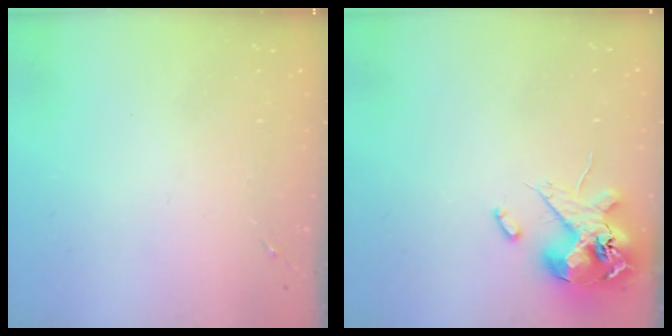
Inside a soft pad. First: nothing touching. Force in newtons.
{"total": 13.4, "press": 13.2, "slide": 2.3}